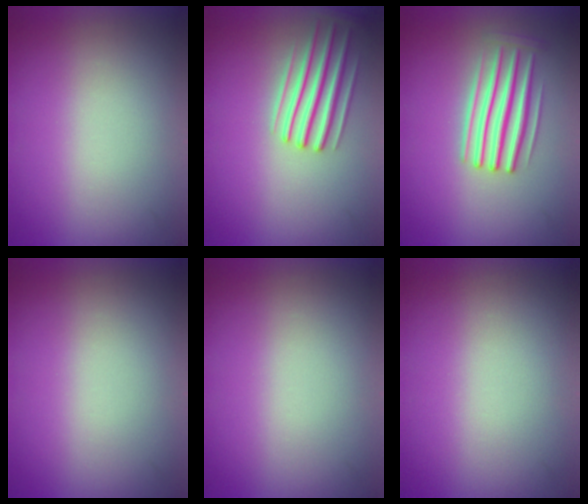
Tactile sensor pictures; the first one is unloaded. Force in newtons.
{"total": 3.0}
{"total": 3.2}
{"total": 0.0}
{"total": 0.0}
{"total": 0.0}